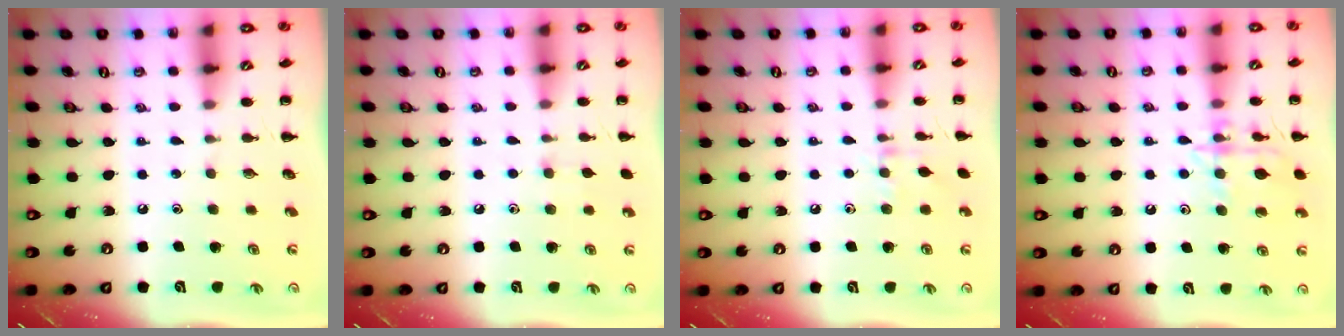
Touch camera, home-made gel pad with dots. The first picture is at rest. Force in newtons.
{"total": 4.3, "press": 3.9, "slide": 1.7}
{"total": 6.7, "press": 6.5, "slide": 1.7}
{"total": 14.4, "press": 14.4, "slide": 1.3}